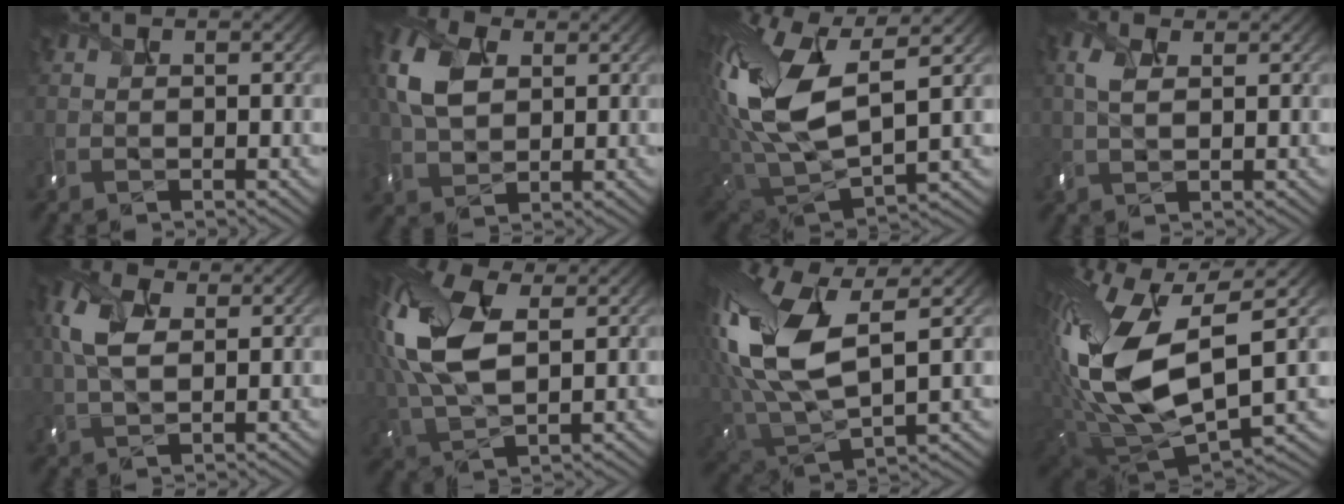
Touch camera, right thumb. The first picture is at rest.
{"total": 8.4, "force": [2.3, 5.6, 5.8], "torque": [-0.167, 0.012, 0.041]}
{"total": 16.0, "force": [3.8, 8.4, 13.1], "torque": [-0.325, 0.007, 0.075]}
{"total": 2.7, "force": [1.1, 1.3, 2.1], "torque": [-0.062, 0.007, 0.024]}
{"total": 6.0, "force": [1.8, 3.4, 4.6], "torque": [-0.123, 0.011, 0.033]}
{"total": 13.6, "force": [3.6, 7.4, 10.9], "torque": [-0.268, 0.010, 0.062]}
{"total": 15.6, "force": [3.9, 8.0, 12.8], "torque": [-0.320, 0.012, 0.077]}
{"total": 18.2, "force": [2.1, 9.9, 15.1], "torque": [-0.345, -0.018, 0.042]}